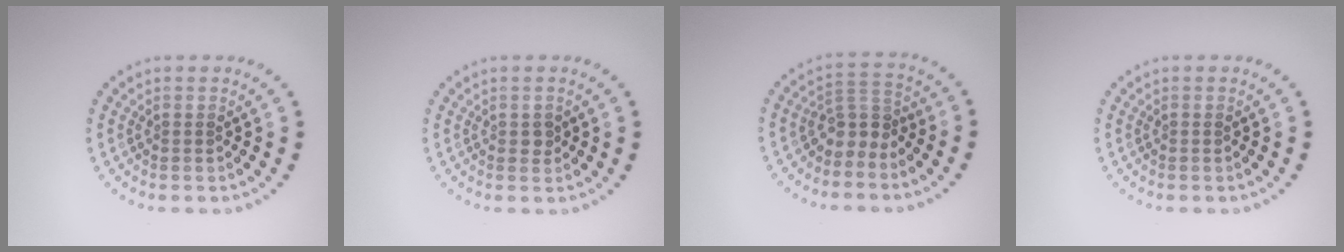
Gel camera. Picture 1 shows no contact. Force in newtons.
{"total": 0.9, "press": 0.9, "slide": 0.1}
{"total": 2.8, "press": 2.0, "slide": 1.9}
{"total": 0.0}